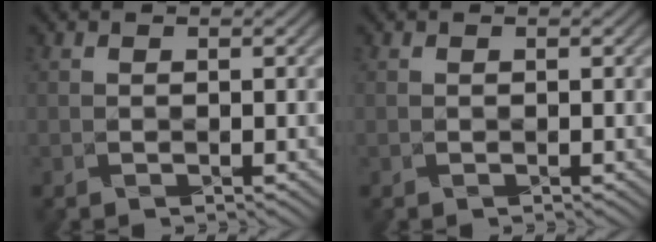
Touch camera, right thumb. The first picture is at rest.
{"total": 0.0}